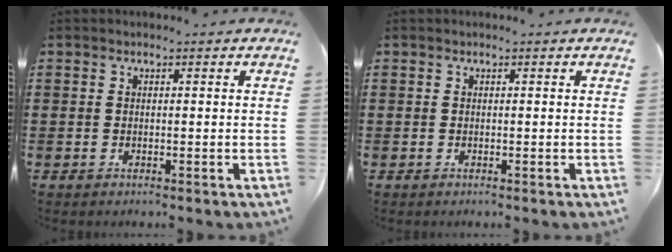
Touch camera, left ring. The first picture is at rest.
{"total": 0.0}